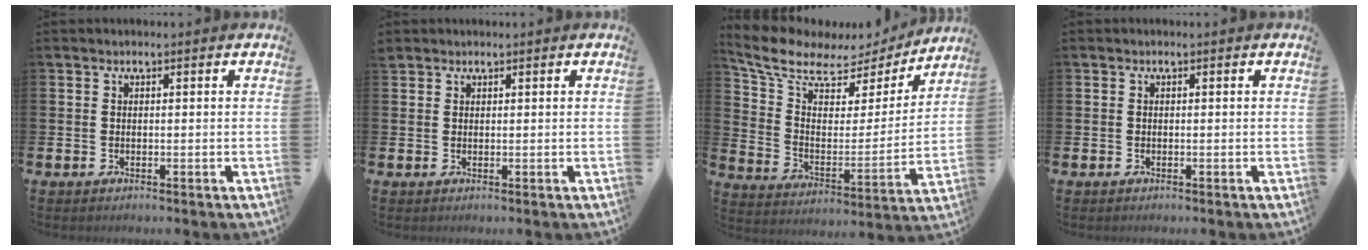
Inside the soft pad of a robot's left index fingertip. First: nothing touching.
{"total": 1.2, "force": [1.2, 0.4, 0.0], "torque": [0.008, 0.000, 0.020]}
{"total": 8.7, "force": [7.0, 4.2, 2.9], "torque": [-0.103, -0.041, 0.120]}
{"total": 0.0}